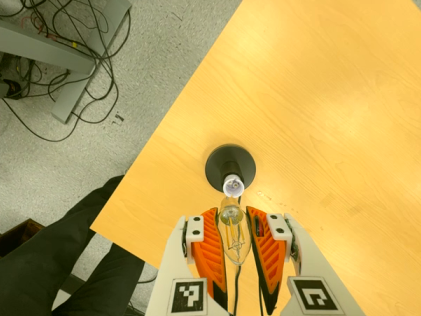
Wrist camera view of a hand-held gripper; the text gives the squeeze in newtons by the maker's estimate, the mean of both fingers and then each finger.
{"total": 22.6, "left": 24.3, "right": 20.9}